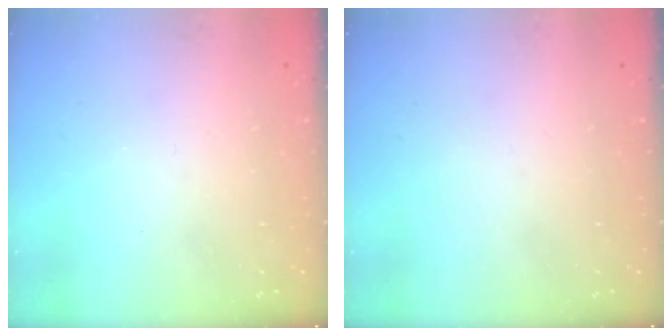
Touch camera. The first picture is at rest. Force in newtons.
{"total": 0.0}